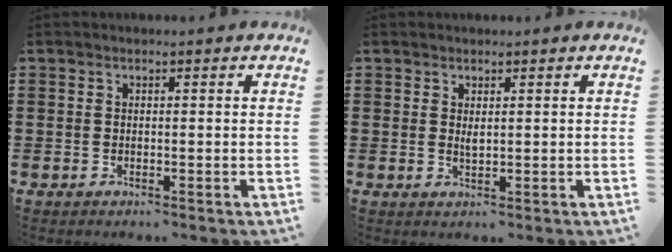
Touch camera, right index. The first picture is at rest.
{"total": 1.3, "force": [0.6, 0.4, 1.1], "torque": [-0.022, 0.003, 0.009]}